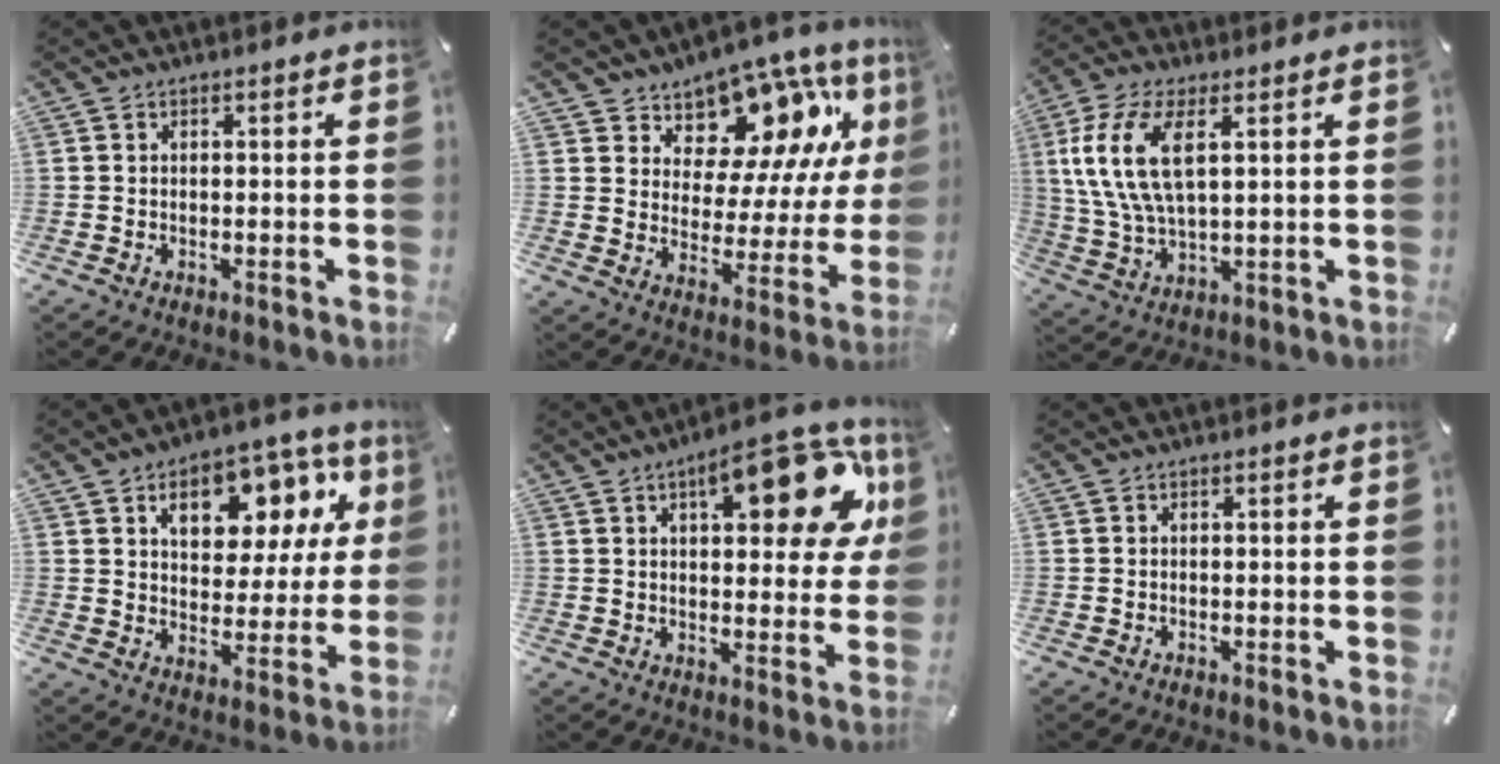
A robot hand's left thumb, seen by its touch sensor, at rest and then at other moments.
{"total": 13.4, "force": [9.1, 8.3, 5.2], "torque": [-0.078, -0.079, 0.156]}
{"total": 12.4, "force": [4.0, 5.7, 10.2], "torque": [-0.238, -0.005, 0.069]}
{"total": 15.6, "force": [7.8, 9.6, 9.6], "torque": [-0.131, -0.033, 0.130]}
{"total": 19.2, "force": [8.4, 8.1, 15.2], "torque": [-0.195, -0.032, 0.129]}
{"total": 0.0}